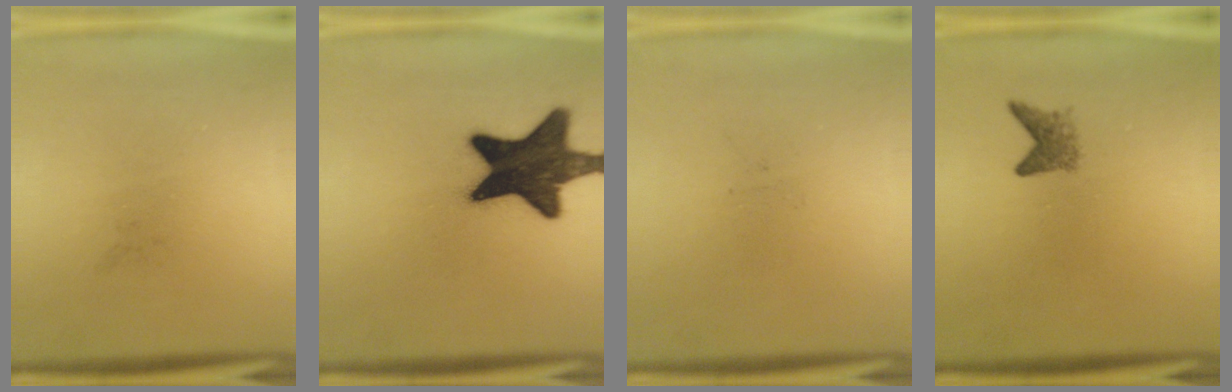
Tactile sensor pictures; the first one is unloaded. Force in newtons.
{"total": 17.2}
{"total": 0.0}
{"total": 2.2}